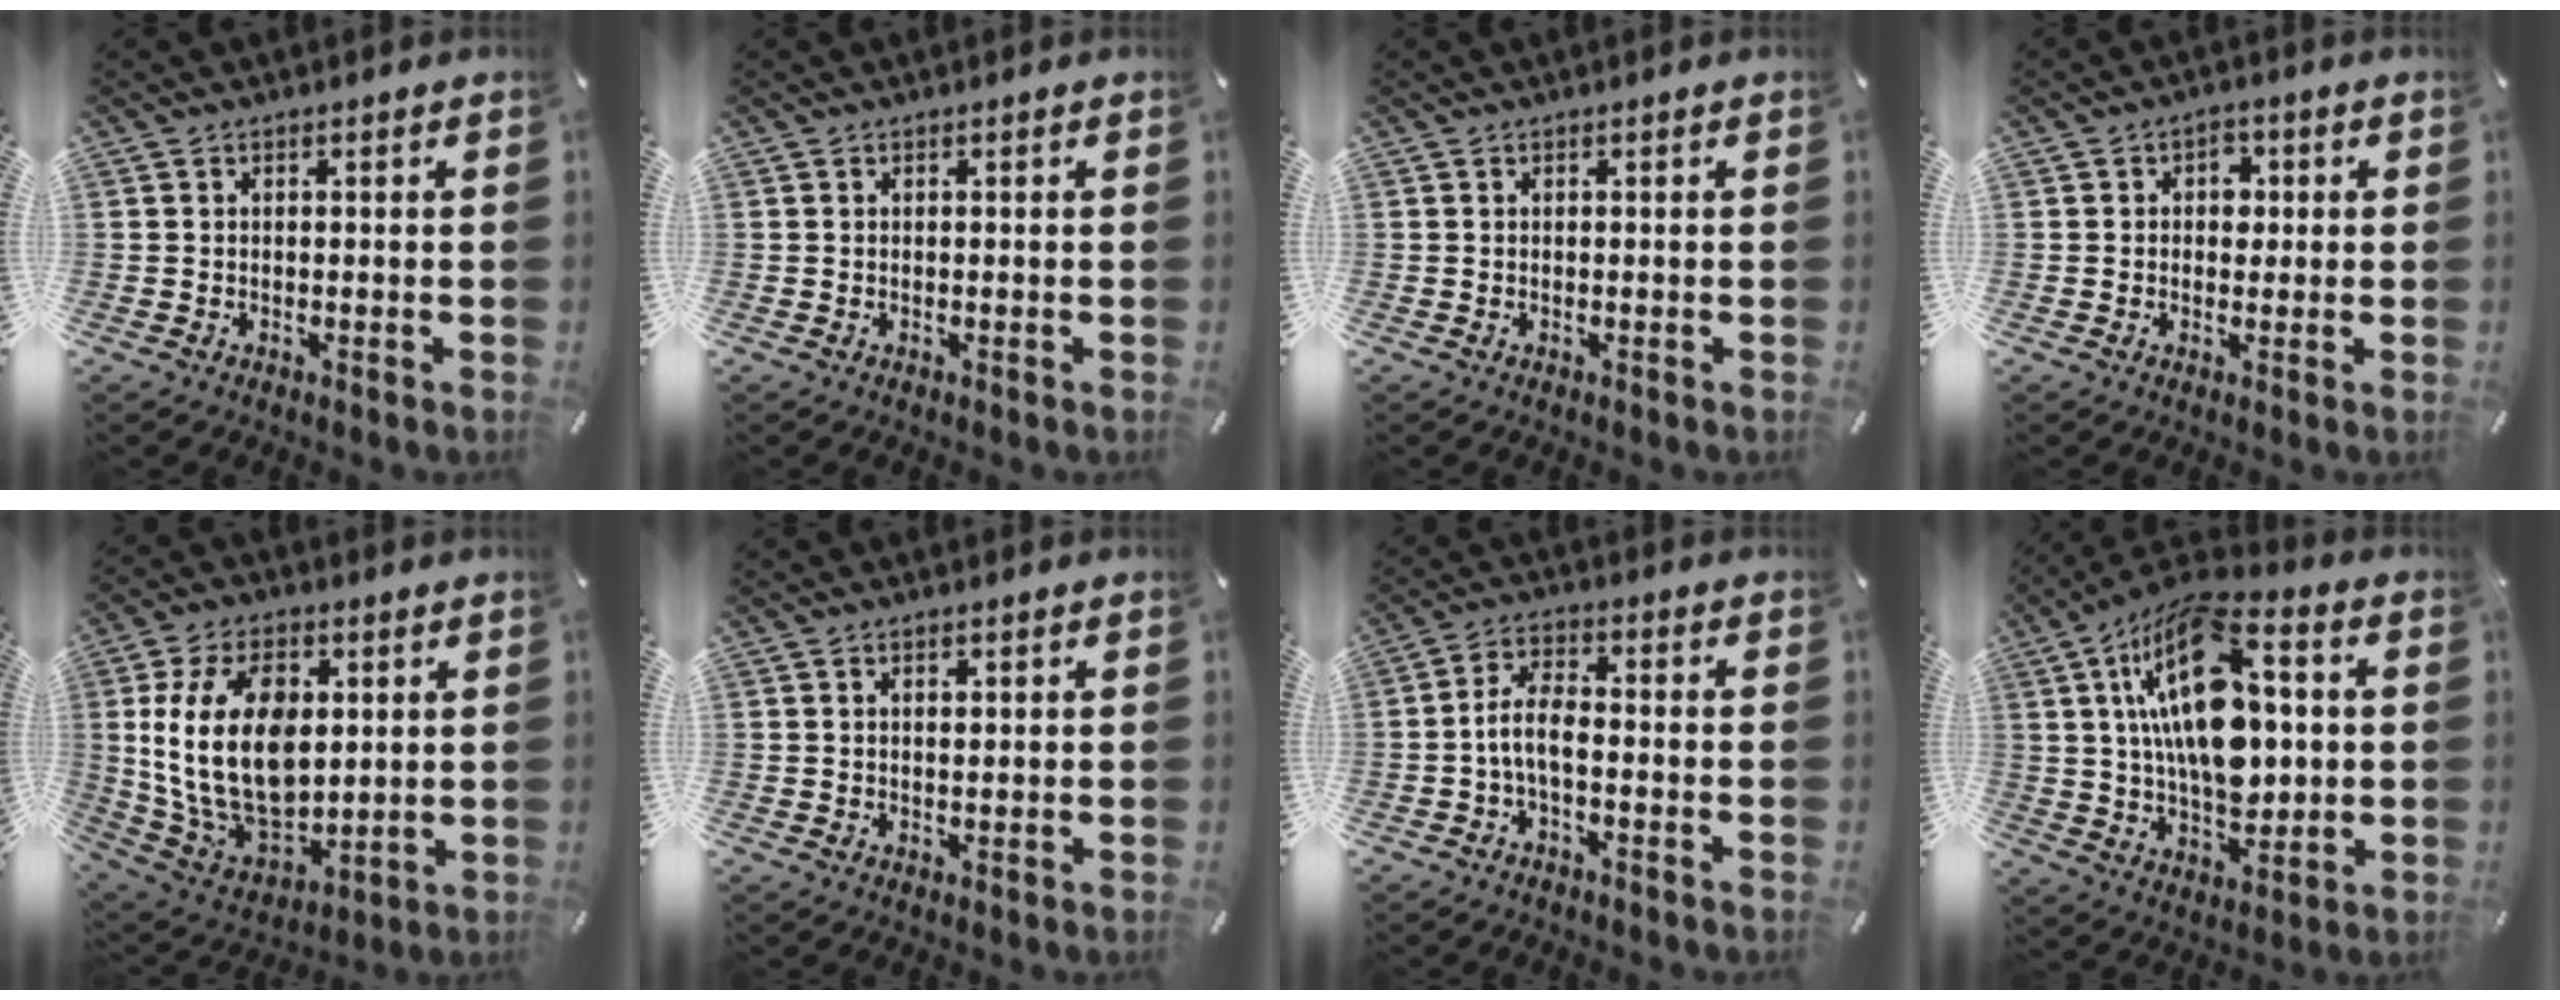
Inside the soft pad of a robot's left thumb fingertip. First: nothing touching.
{"total": 0.0}
{"total": 0.0}
{"total": 3.9, "force": [0.3, 3.1, 2.4], "torque": [-0.017, -0.003, -0.006]}
{"total": 21.3, "force": [3.1, 14.4, 15.4], "torque": [-0.323, -0.005, 0.055]}
{"total": 1.2, "force": [0.4, 0.6, 1.0], "torque": [-0.013, 0.000, 0.006]}
{"total": 6.4, "force": [-2.2, 2.8, 5.3], "torque": [-0.117, 0.008, -0.044]}
{"total": 23.1, "force": [4.8, 12.8, 18.6], "torque": [-0.366, -0.011, 0.072]}